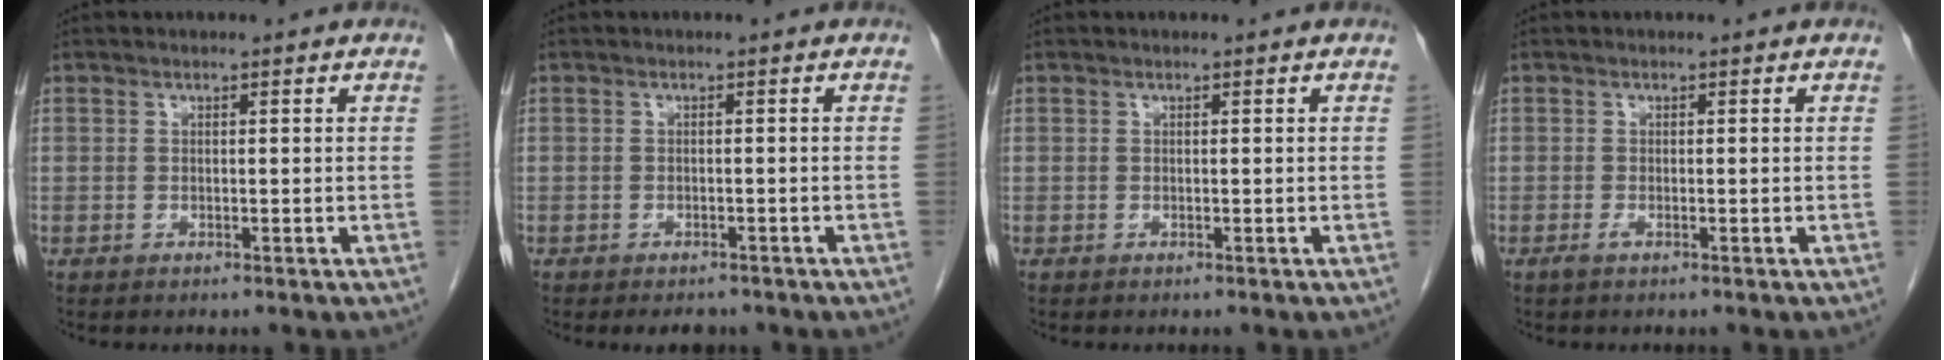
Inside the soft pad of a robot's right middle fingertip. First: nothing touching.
{"total": 2.6, "force": [-2.1, 1.2, 0.8], "torque": [-0.010, 0.000, -0.025]}
{"total": 0.0}
{"total": 0.7, "force": [-0.4, 0.0, 0.6], "torque": [-0.012, -0.001, -0.008]}